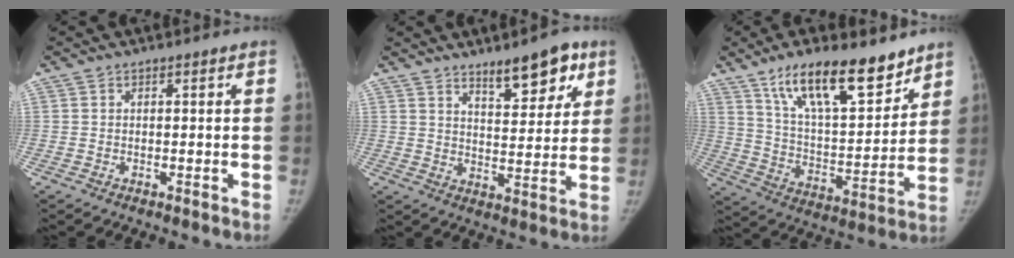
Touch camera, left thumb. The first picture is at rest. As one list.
[{"total": 10.2, "force": [6.7, 3.7, 6.8], "torque": [-0.070, -0.039, 0.104]}, {"total": 19.6, "force": [13.4, 6.9, 12.6], "torque": [-0.170, -0.073, 0.235]}]